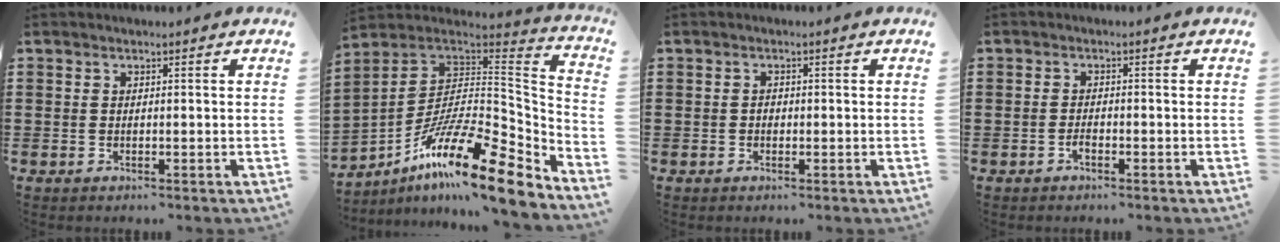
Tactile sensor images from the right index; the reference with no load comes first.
{"total": 18.7, "force": [-11.9, 4.4, 13.8], "torque": [-0.237, 0.020, -0.213]}
{"total": 0.8, "force": [-0.2, 0.6, 0.5], "torque": [-0.012, 0.000, -0.004]}
{"total": 1.2, "force": [-0.8, 0.5, 0.7], "torque": [-0.017, -0.004, -0.013]}